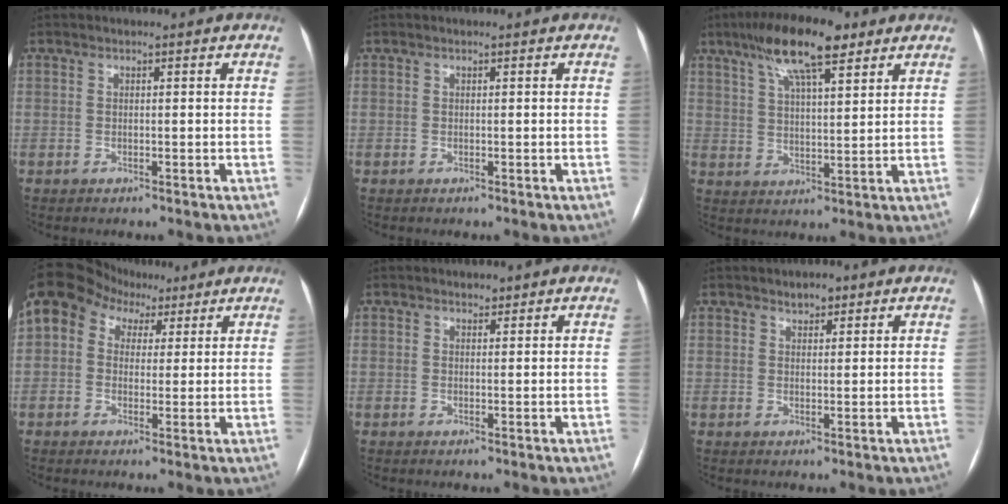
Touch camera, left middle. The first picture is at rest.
{"total": 0.0}
{"total": 11.9, "force": [7.6, 2.7, 8.8], "torque": [-0.161, 0.020, 0.131]}
{"total": 11.8, "force": [6.5, 9.2, 3.6], "torque": [-0.057, 0.054, 0.099]}
{"total": 1.2, "force": [1.0, 0.5, 0.4], "torque": [-0.013, 0.000, 0.016]}
{"total": 2.1, "force": [1.6, 0.9, 1.0], "torque": [-0.019, 0.003, 0.025]}